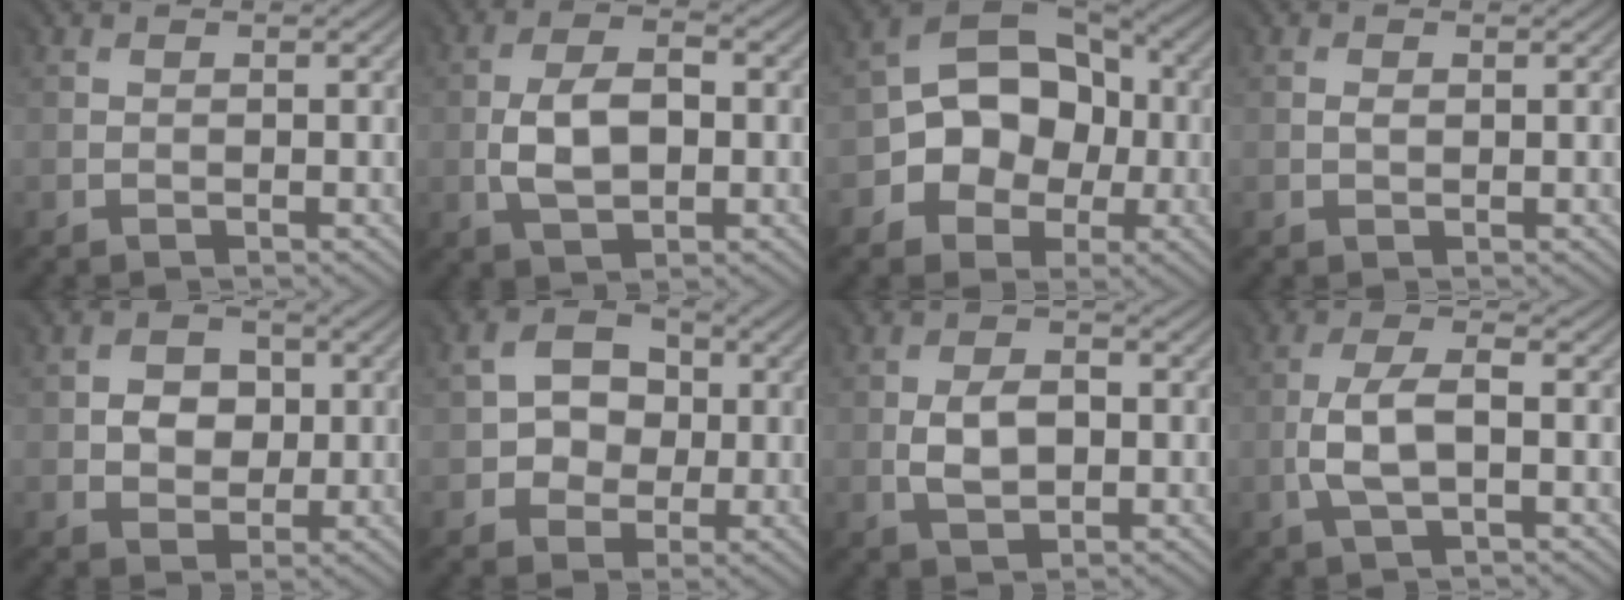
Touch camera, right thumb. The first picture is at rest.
{"total": 5.1, "force": [-0.5, 3.0, 4.1], "torque": [-0.079, 0.003, -0.012]}
{"total": 10.2, "force": [-1.5, 8.0, 6.2], "torque": [-0.086, 0.012, -0.038]}
{"total": 0.7, "force": [0.3, 0.6, 0.4], "torque": [-0.009, -0.001, 0.010]}
{"total": 3.0, "force": [0.3, 2.9, 0.9], "torque": [-0.019, 0.001, -0.004]}
{"total": 4.8, "force": [0.3, 4.5, 1.7], "torque": [-0.031, 0.007, -0.008]}
{"total": 3.6, "force": [-0.3, 2.3, 2.7], "torque": [-0.052, -0.001, -0.006]}
{"total": 4.4, "force": [-0.9, 1.6, 4.0], "torque": [-0.088, 0.011, -0.017]}